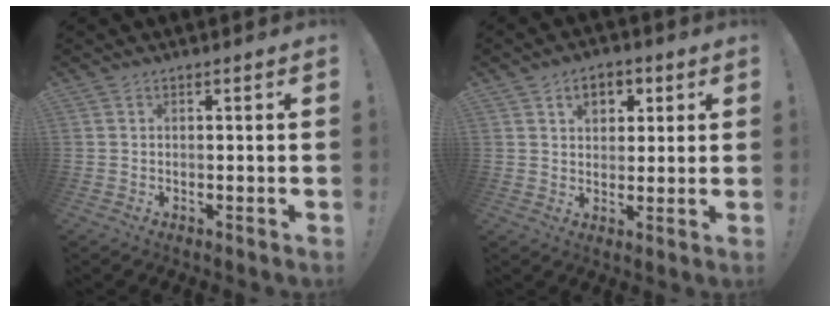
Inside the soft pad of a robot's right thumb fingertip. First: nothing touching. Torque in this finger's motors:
{"motor_torque": [-0.06, 0.08, 0.01, 0.07, 0.00]}